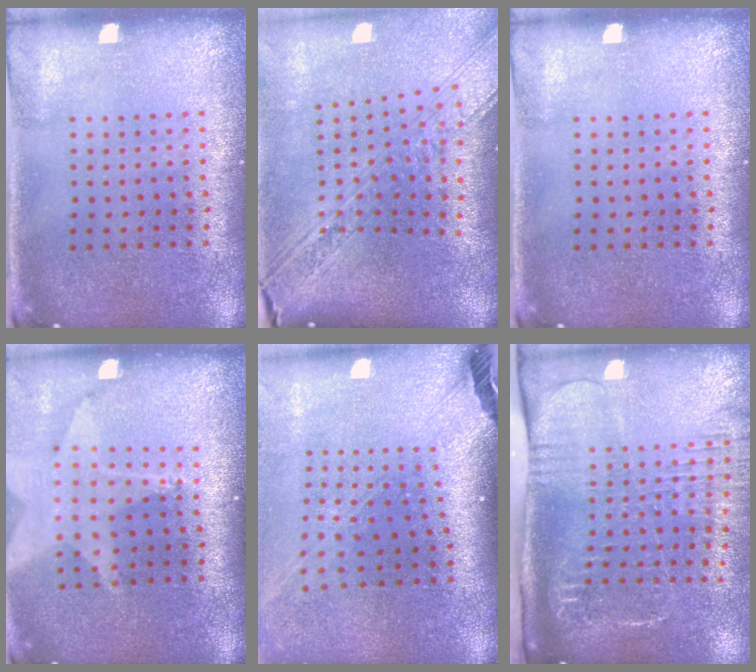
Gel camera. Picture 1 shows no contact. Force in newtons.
{"total": 3.5, "press": 2.7, "slide": 2.3}
{"total": 0.0}
{"total": 1.8, "press": 1.5, "slide": 1.0}
{"total": 2.6, "press": 1.9, "slide": 1.8}
{"total": 2.6, "press": 2.0, "slide": 1.7}